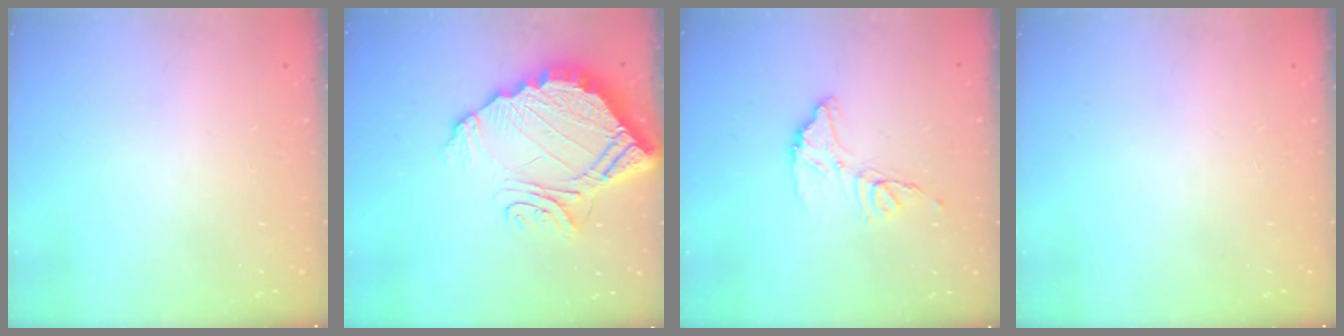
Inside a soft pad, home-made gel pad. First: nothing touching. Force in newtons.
{"total": 17.1, "press": 17.0, "slide": 1.5}
{"total": 11.3, "press": 11.2, "slide": 0.9}
{"total": 0.0}